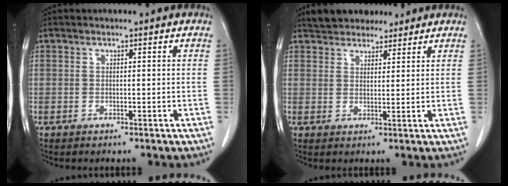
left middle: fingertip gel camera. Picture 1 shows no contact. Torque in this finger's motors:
{"motor_torque": [0.52, -0.54, 0.02, 0.02]}